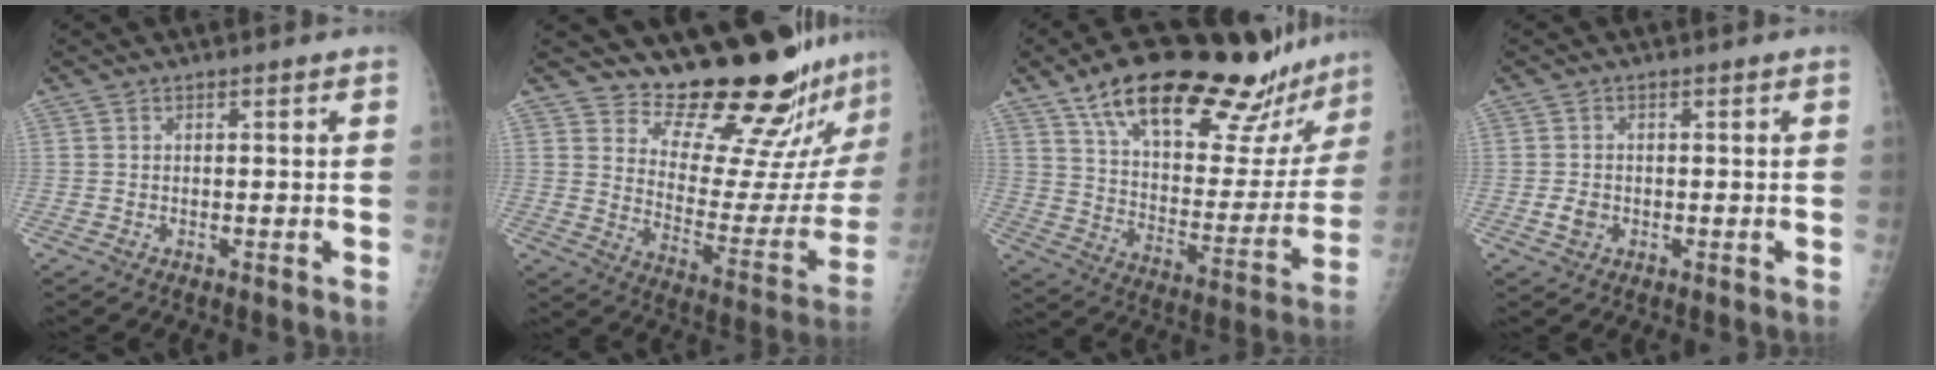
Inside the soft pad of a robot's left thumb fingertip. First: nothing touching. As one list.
[{"total": 20.9, "force": [19.3, 3.5, 7.2], "torque": [-0.065, -0.191, 0.260]}, {"total": 29.9, "force": [22.1, 9.2, 17.9], "torque": [-0.234, -0.072, 0.329]}, {"total": 2.3, "force": [-0.6, 1.9, 1.3], "torque": [-0.018, 0.002, -0.008]}]